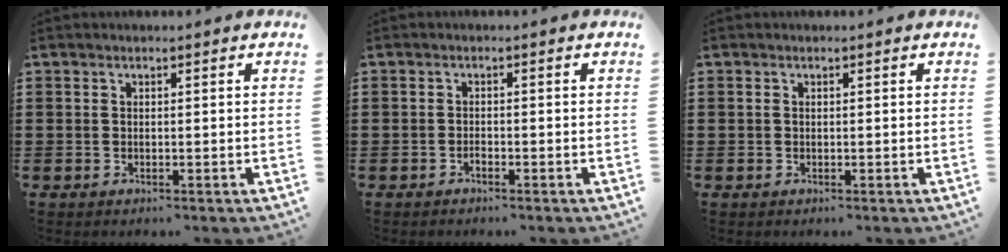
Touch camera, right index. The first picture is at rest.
{"total": 0.8, "force": [-0.7, 0.2, 0.4], "torque": [-0.011, -0.003, -0.012]}
{"total": 0.0}